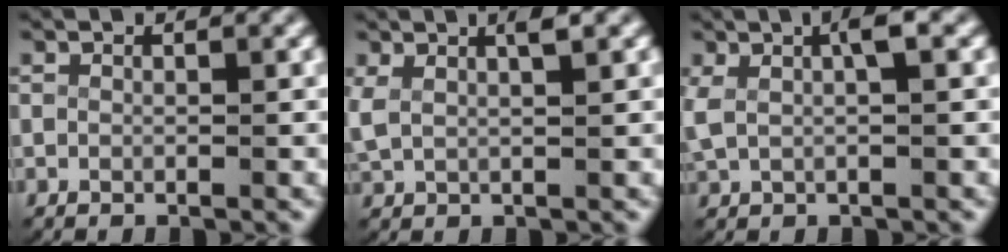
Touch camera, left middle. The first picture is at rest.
{"total": 3.8, "force": [1.8, 1.9, 2.8], "torque": [-0.059, 0.003, 0.035]}
{"total": 3.7, "force": [1.3, 1.8, 3.0], "torque": [-0.062, 0.009, 0.023]}